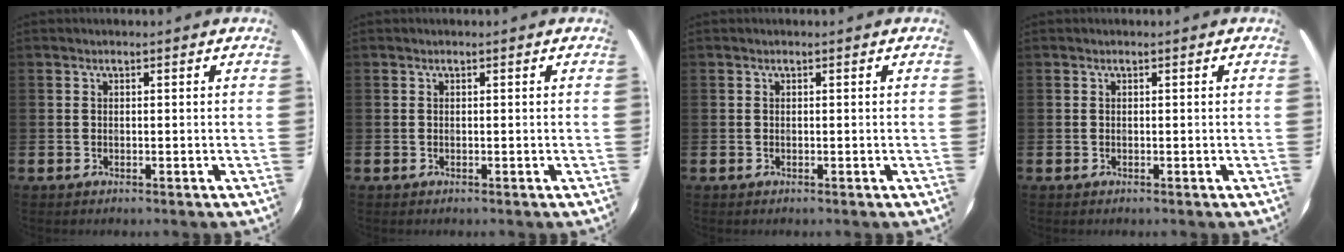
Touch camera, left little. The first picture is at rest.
{"total": 0.0}
{"total": 0.0}
{"total": 0.0}